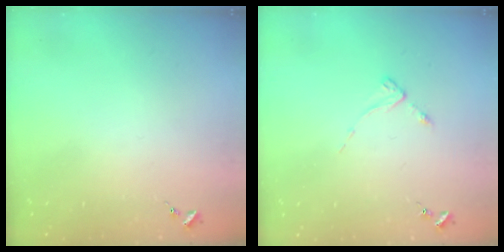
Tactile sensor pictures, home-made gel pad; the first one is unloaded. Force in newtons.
{"total": 2.8, "press": 2.8, "slide": 0.3}